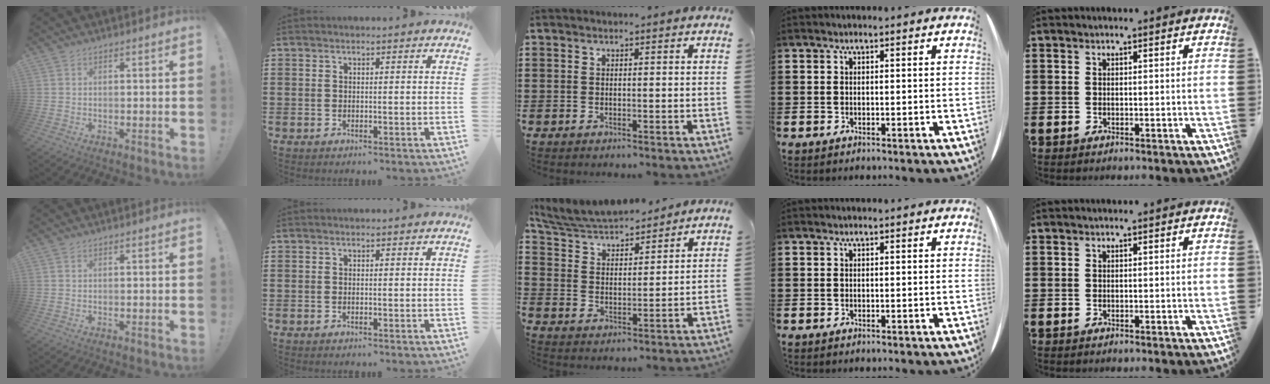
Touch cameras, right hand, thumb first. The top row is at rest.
{"middle": {"total": 5.8, "force": [5.7, 1.0, 1.0], "torque": [-0.048, -0.029, 0.099]}}